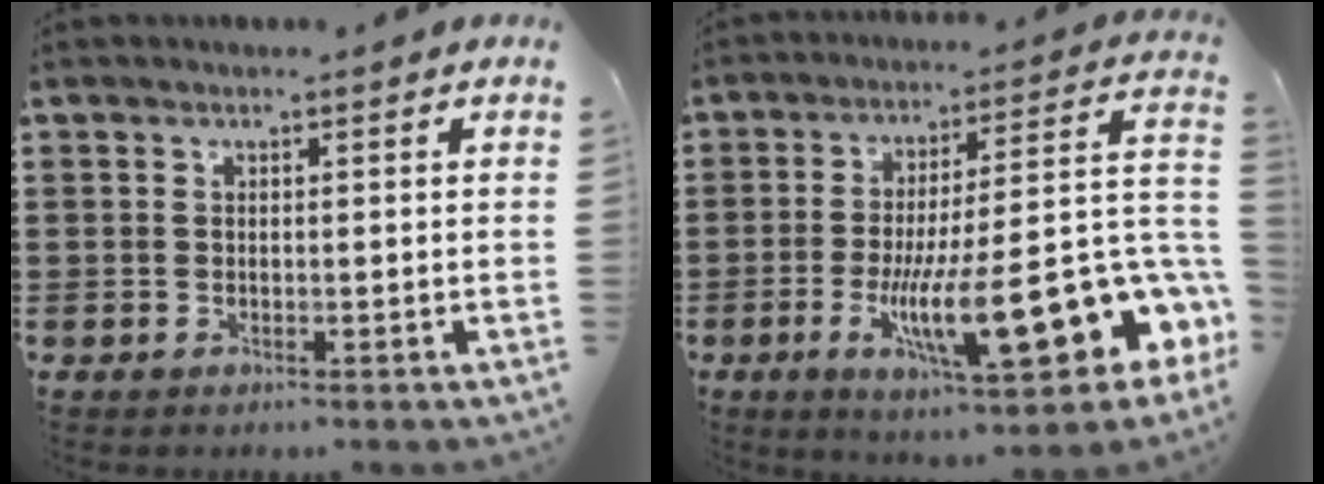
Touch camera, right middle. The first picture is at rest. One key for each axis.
{"total": 17.6, "fx": -5.0, "fy": 4.8, "fz": 16.2, "tx": -0.262, "ty": -0.025, "tz": -0.072}